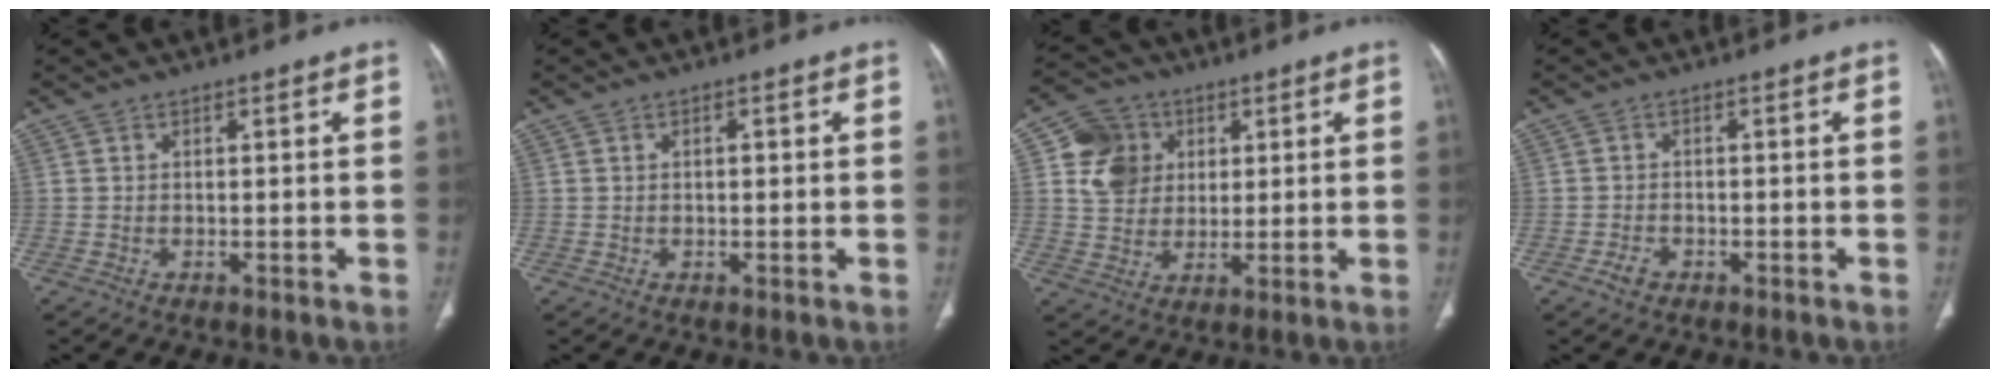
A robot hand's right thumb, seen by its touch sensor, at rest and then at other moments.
{"total": 1.2, "force": [0.2, 0.6, 1.0], "torque": [-0.019, 0.004, 0.004]}
{"total": 9.7, "force": [2.8, 8.5, 3.6], "torque": [-0.036, -0.003, 0.052]}
{"total": 2.1, "force": [-1.2, 1.4, 1.0], "torque": [-0.019, 0.009, -0.018]}